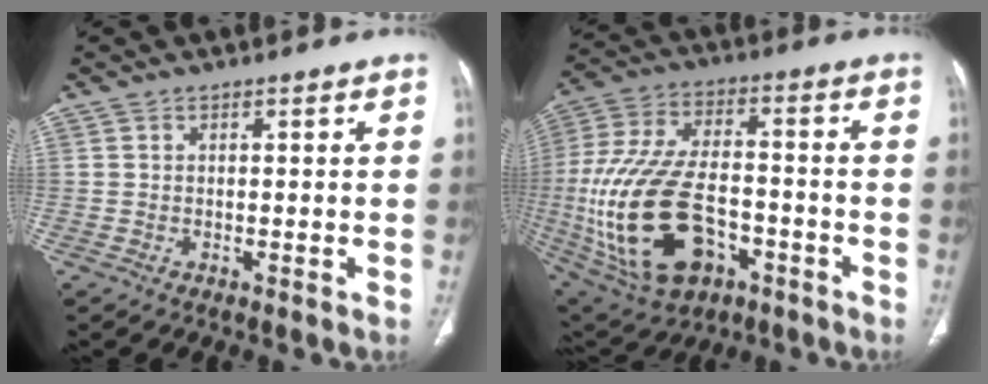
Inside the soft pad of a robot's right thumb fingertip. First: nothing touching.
{"total": 24.8, "force": [-6.9, 14.2, 19.0], "torque": [-0.406, 0.016, -0.100]}